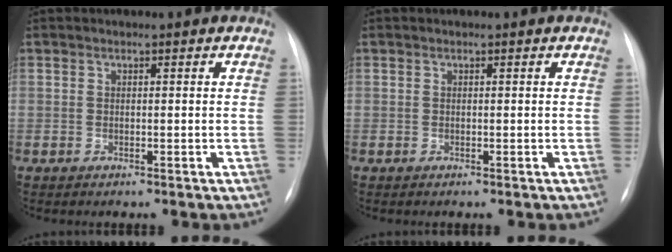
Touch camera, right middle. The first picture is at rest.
{"total": 0.0}